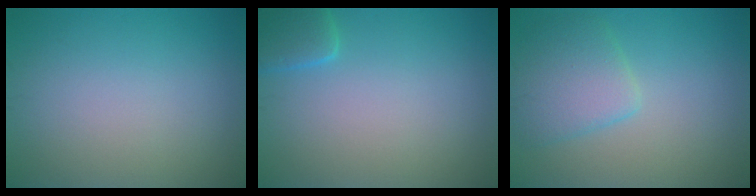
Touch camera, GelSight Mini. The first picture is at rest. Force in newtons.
{"total": 2.3, "press": 2.3, "slide": 0.2}
{"total": 3.9, "press": 3.9, "slide": 0.4}